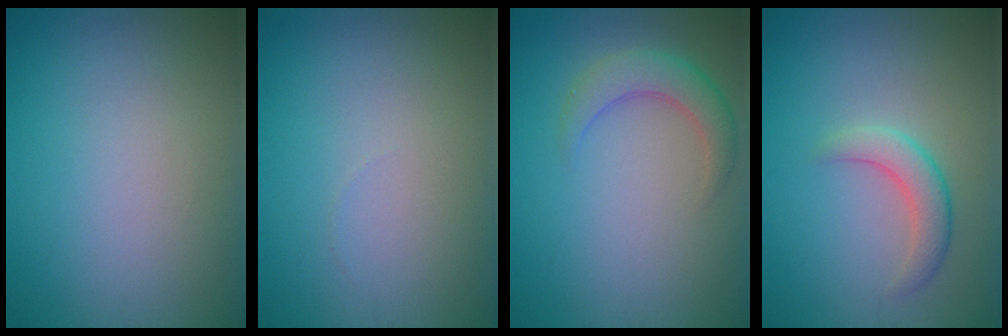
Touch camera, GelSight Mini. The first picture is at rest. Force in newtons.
{"total": 0.0}
{"total": 2.9, "press": 2.9, "slide": 0.2}
{"total": 2.7, "press": 2.7, "slide": 0.1}